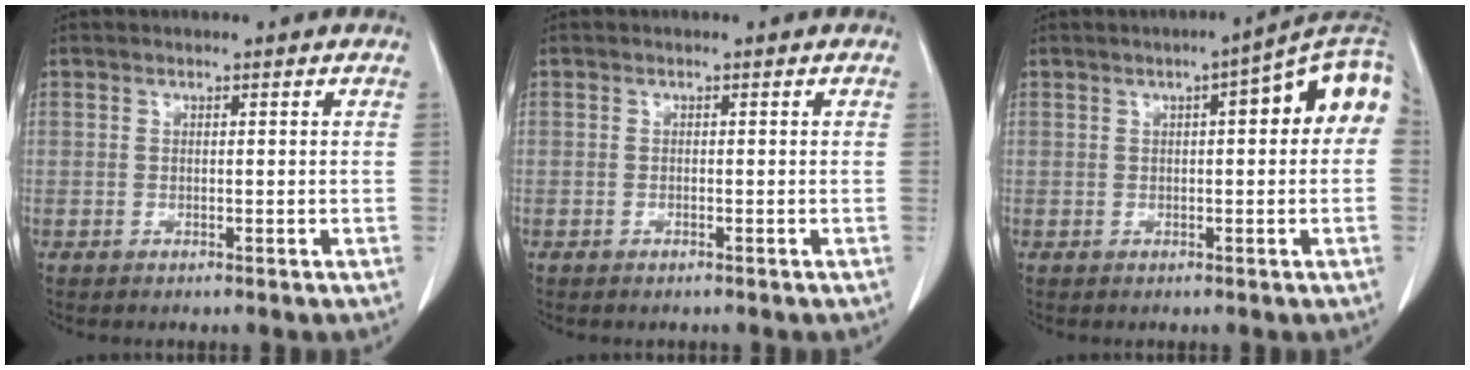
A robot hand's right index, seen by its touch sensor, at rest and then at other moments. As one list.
[{"total": 0.0}, {"total": 9.6, "force": [2.0, 1.6, 9.3], "torque": [-0.120, 0.034, 0.017]}]